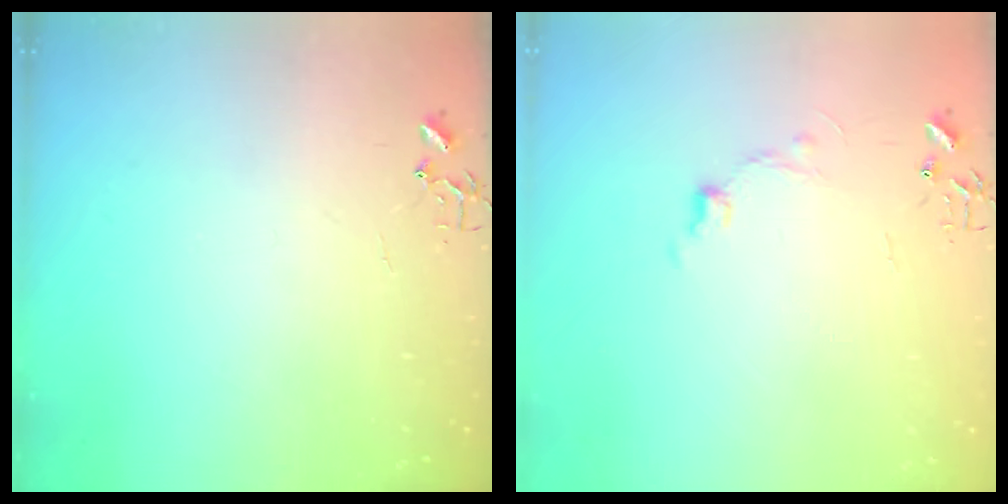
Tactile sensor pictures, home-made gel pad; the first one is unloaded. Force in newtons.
{"total": 6.8, "press": 6.8, "slide": 0.7}